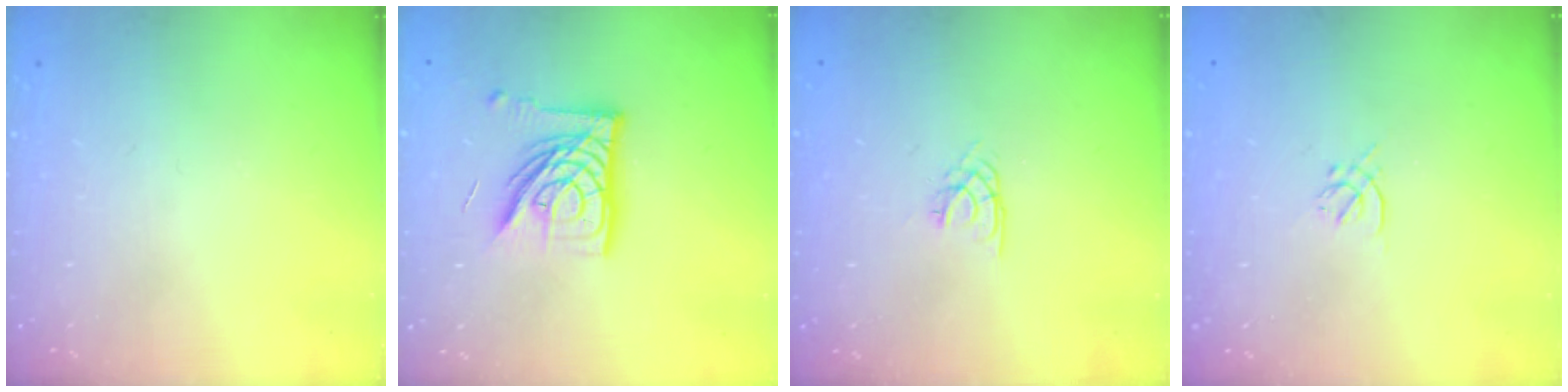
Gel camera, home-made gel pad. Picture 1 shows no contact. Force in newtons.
{"total": 14.7, "press": 14.6, "slide": 1.7}
{"total": 1.7, "press": 1.7, "slide": 0.1}
{"total": 1.0, "press": 0.9, "slide": 0.4}